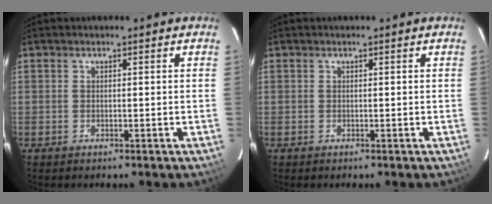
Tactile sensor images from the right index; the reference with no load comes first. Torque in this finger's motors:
{"motor_torque": [0.00, 0.00, -0.01, 0.00]}